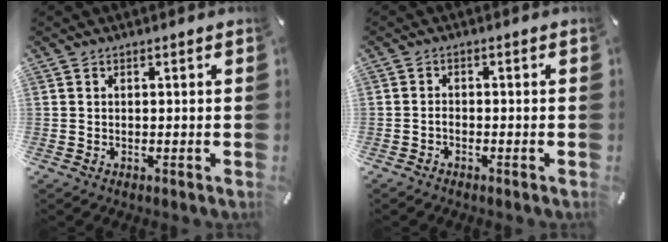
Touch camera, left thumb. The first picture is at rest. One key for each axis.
{"total": 1.3, "fx": -0.9, "fy": 0.7, "fz": 0.8, "tx": -0.016, "ty": 0.003, "tz": -0.018}